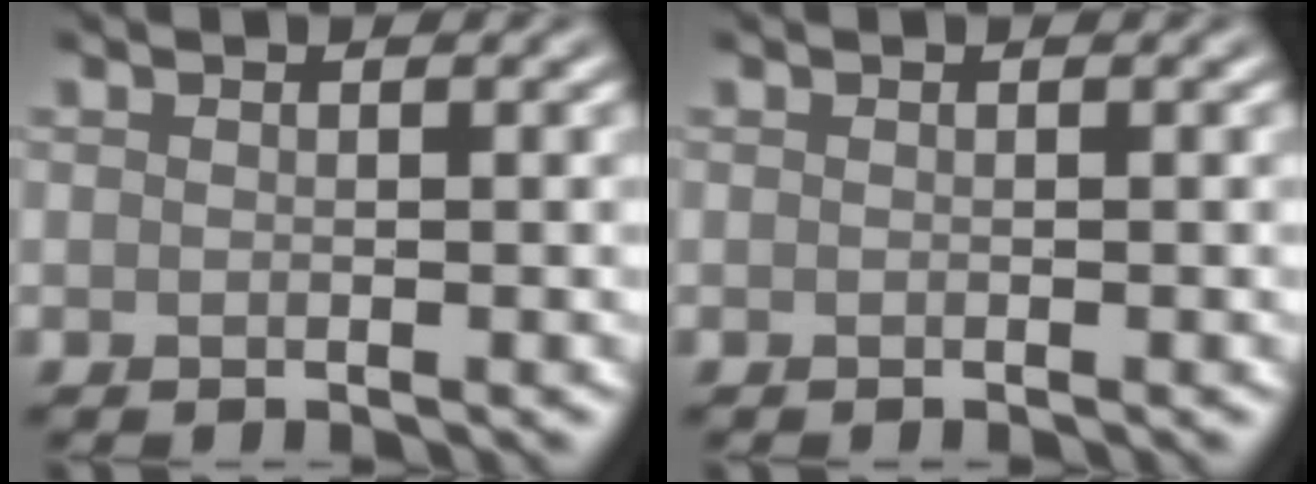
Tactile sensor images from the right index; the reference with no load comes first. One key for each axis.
{"total": 0.0}